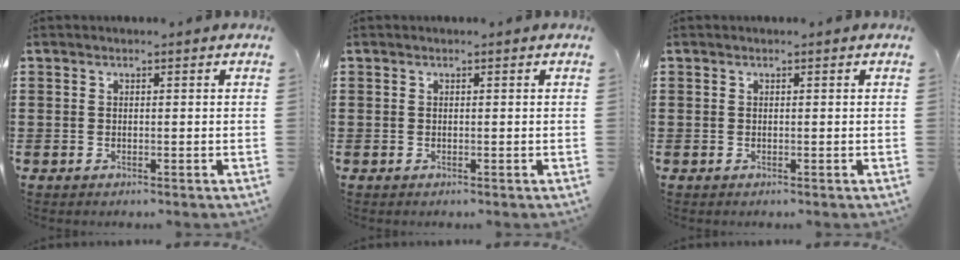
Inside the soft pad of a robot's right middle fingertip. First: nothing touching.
{"total": 0.0}
{"total": 0.0}